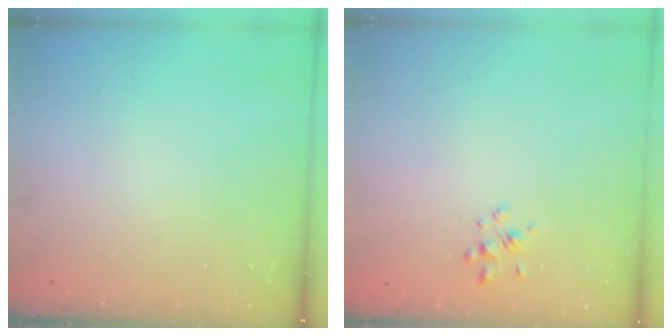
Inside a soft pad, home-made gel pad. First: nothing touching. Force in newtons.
{"total": 2.2, "press": 2.0, "slide": 0.9}